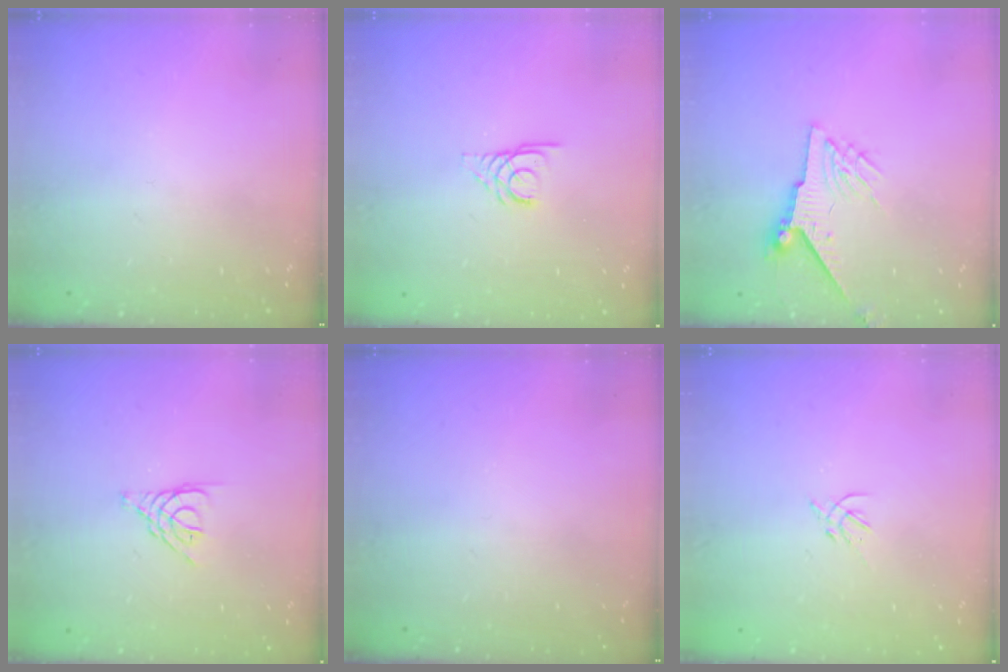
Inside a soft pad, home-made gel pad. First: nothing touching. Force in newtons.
{"total": 2.7, "press": 2.7, "slide": 0.3}
{"total": 9.1, "press": 9.1, "slide": 1.0}
{"total": 3.3, "press": 3.2, "slide": 0.5}
{"total": 0.0}
{"total": 1.4, "press": 1.3, "slide": 0.5}